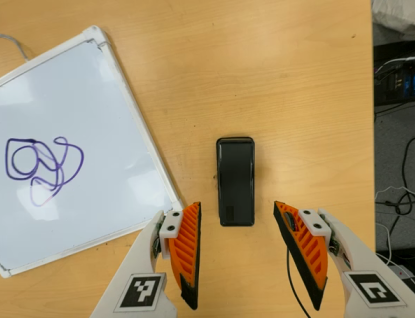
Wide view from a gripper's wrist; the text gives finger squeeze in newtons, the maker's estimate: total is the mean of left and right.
{"total": 0.0}